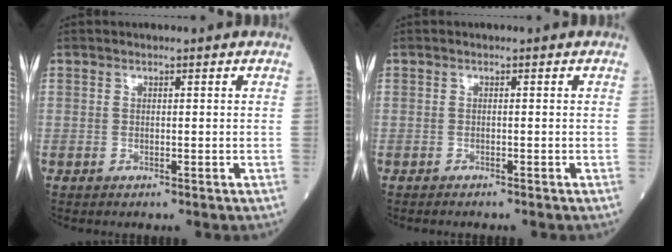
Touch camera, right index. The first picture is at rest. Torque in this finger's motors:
{"motor_torque": [0.00, 0.00, -0.04, -0.01]}